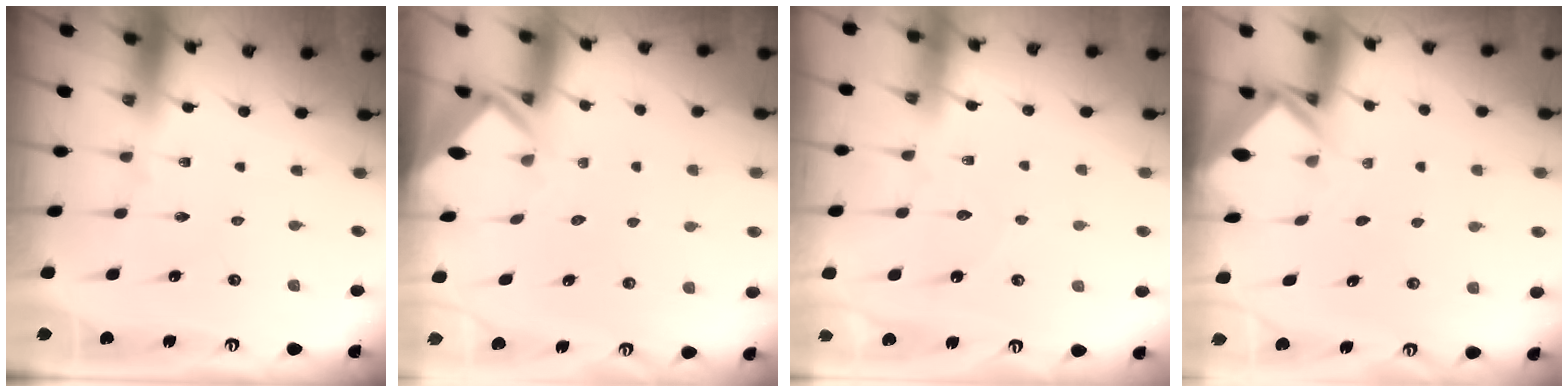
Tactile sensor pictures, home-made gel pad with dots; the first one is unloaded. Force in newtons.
{"total": 2.5, "press": 2.4, "slide": 0.3}
{"total": 3.2, "press": 3.2, "slide": 0.3}
{"total": 2.4, "press": 2.4, "slide": 0.1}